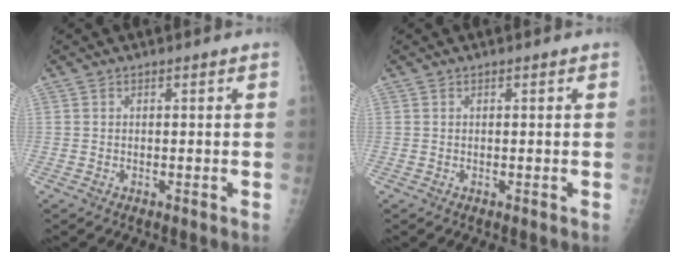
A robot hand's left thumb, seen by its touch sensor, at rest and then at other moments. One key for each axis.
{"total": 0.0}